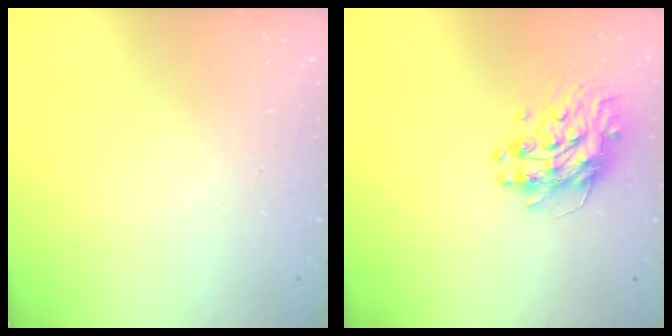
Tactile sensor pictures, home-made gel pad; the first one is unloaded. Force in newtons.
{"total": 11.5, "press": 11.5, "slide": 1.0}